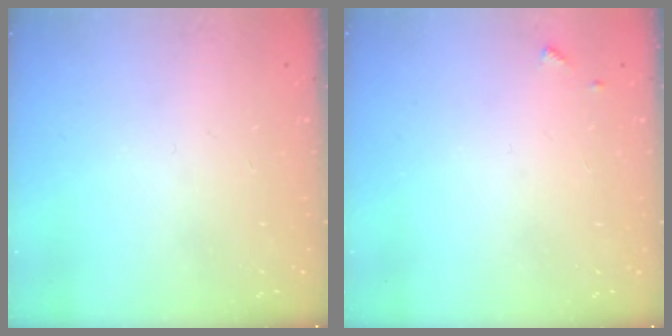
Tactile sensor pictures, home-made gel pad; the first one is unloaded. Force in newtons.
{"total": 5.1, "press": 5.1, "slide": 0.5}